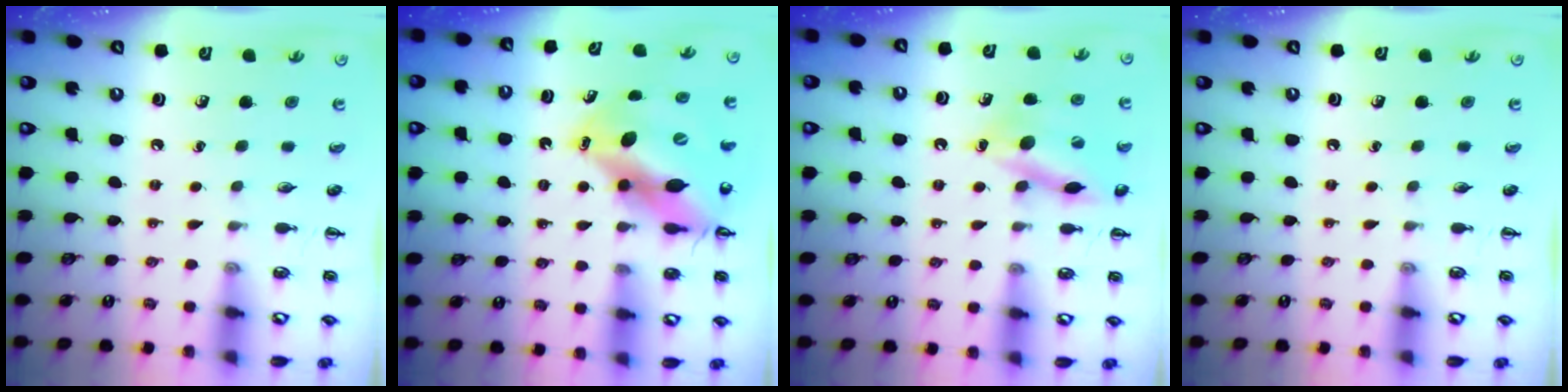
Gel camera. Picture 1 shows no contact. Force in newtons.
{"total": 14.0, "press": 13.4, "slide": 4.0}
{"total": 14.4, "press": 14.2, "slide": 2.5}
{"total": 0.0}